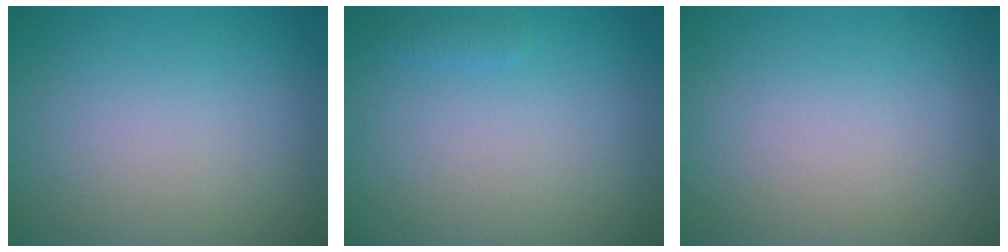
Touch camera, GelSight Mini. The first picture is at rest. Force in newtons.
{"total": 0.7, "press": 0.7, "slide": 0.1}
{"total": 0.0}